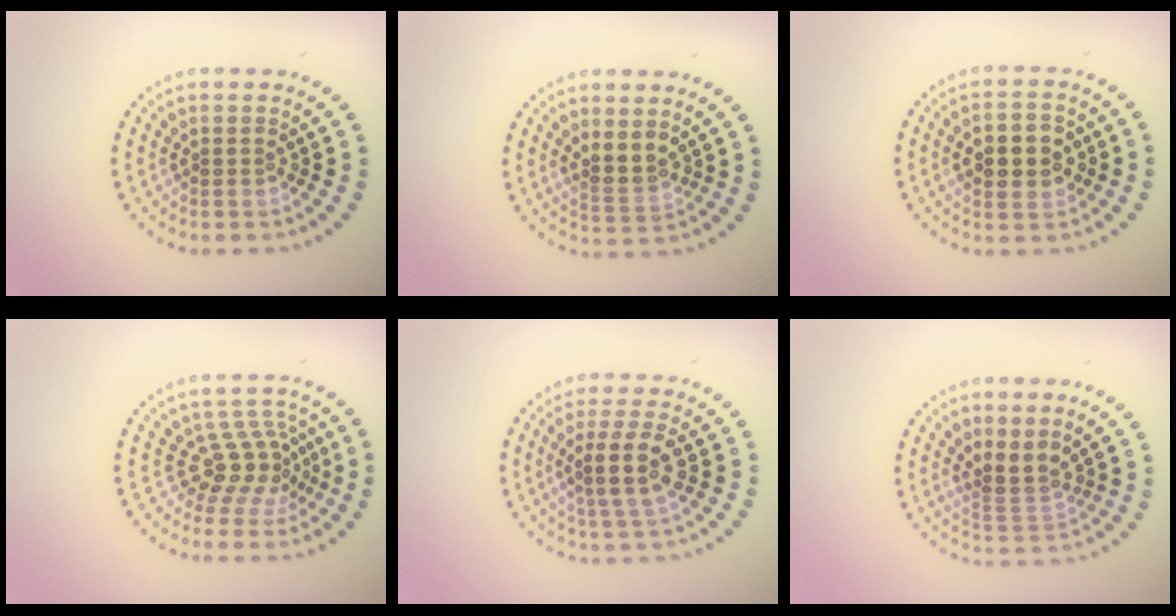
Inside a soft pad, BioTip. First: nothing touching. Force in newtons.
{"total": 2.4, "press": 2.1, "slide": 1.2}
{"total": 4.6, "press": 4.6, "slide": 0.3}
{"total": 3.6, "press": 2.6, "slide": 2.5}
{"total": 4.4, "press": 4.0, "slide": 1.8}
{"total": 2.4, "press": 1.8, "slide": 1.7}